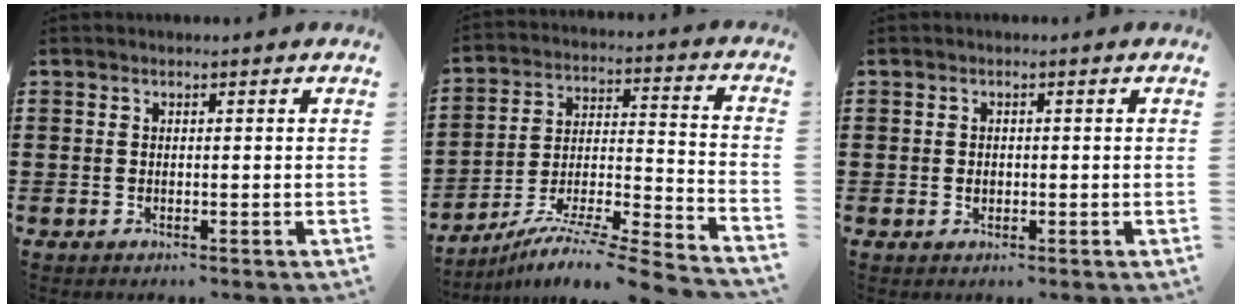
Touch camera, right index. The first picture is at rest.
{"total": 8.5, "force": [-7.3, 0.0, 4.3], "torque": [-0.070, 0.001, -0.149]}
{"total": 1.1, "force": [-0.1, 0.9, 0.7], "torque": [-0.016, 0.005, -0.002]}